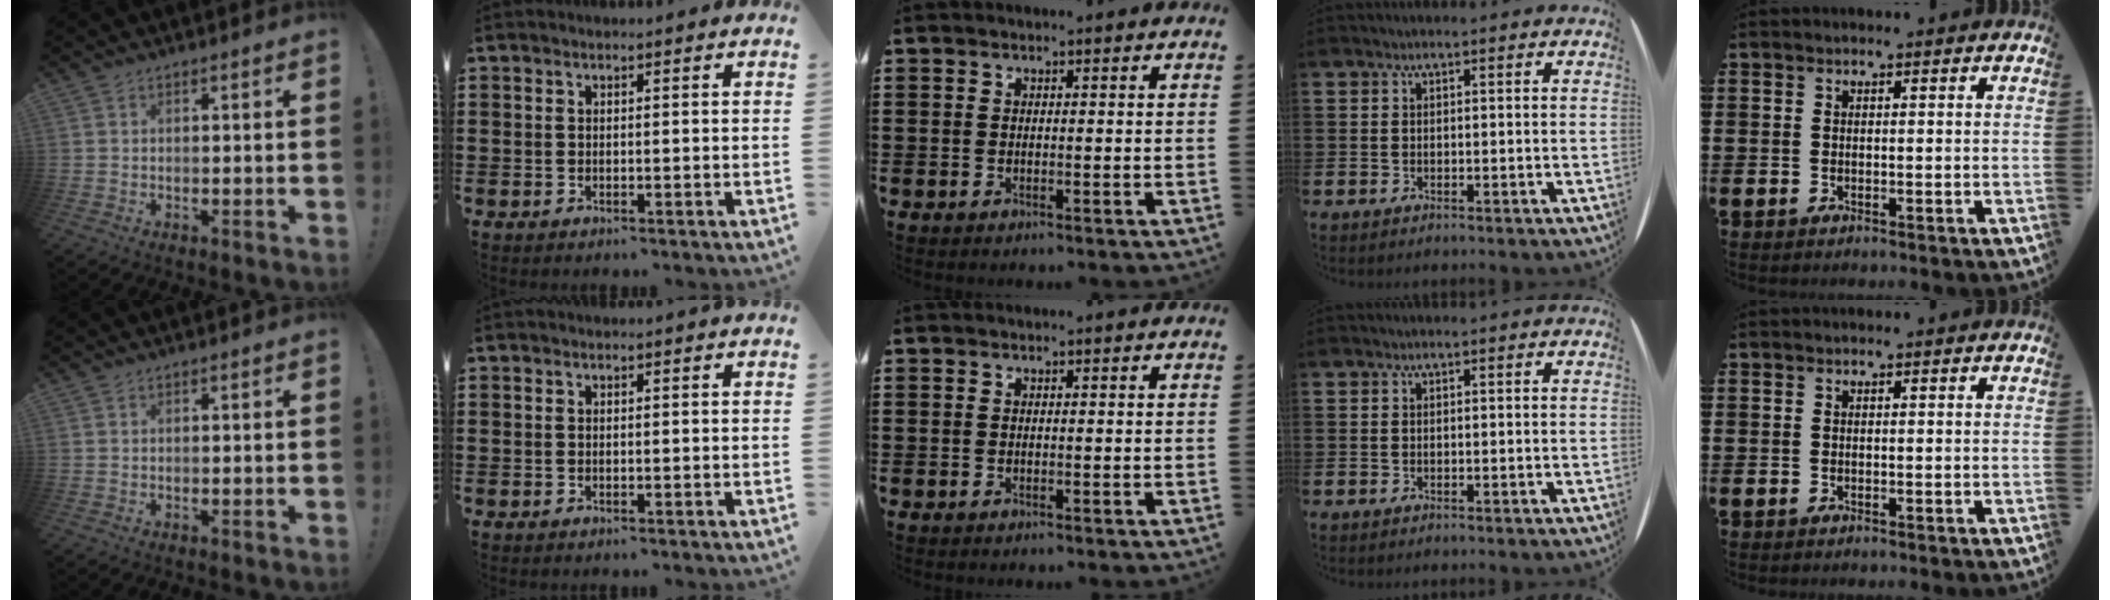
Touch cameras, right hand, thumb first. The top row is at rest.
{}